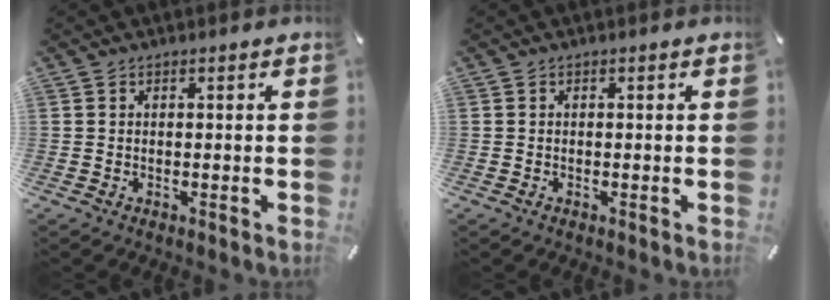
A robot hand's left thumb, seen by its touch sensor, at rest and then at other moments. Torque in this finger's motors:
{"motor_torque": [0.11, 0.09, 0.01, 0.01, -0.08]}